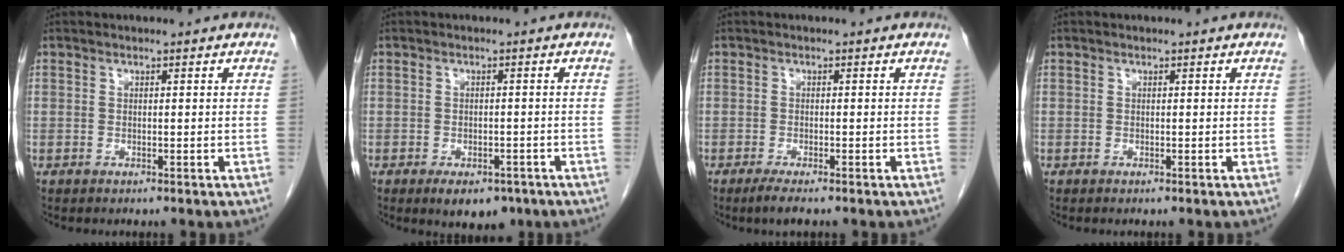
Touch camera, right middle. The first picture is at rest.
{"total": 6.0, "force": [-4.0, 3.0, 3.2], "torque": [-0.040, -0.002, -0.051]}
{"total": 2.2, "force": [-1.6, 0.1, 1.5], "torque": [-0.036, -0.009, -0.030]}
{"total": 0.0}